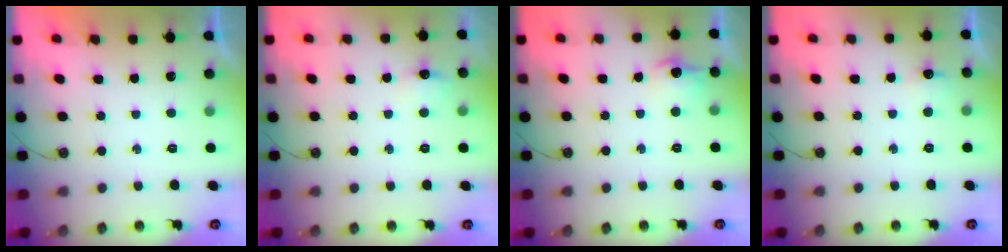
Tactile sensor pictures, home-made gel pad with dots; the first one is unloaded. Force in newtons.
{"total": 5.9, "press": 5.8, "slide": 1.0}
{"total": 8.0, "press": 8.0, "slide": 0.7}
{"total": 4.9, "press": 4.7, "slide": 1.0}